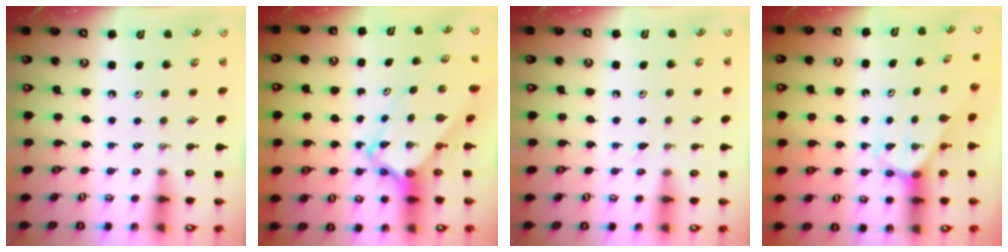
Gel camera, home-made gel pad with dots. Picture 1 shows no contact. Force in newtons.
{"total": 6.1, "press": 6.0, "slide": 0.5}
{"total": 5.2, "press": 5.2, "slide": 0.5}
{"total": 2.4, "press": 2.4, "slide": 0.2}